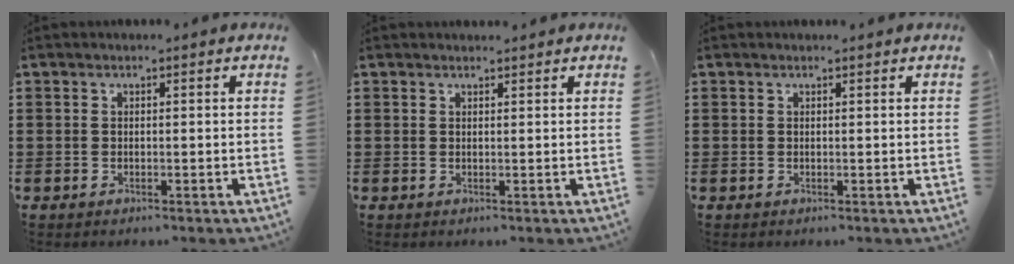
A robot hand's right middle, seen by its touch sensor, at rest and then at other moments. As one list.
[{"total": 0.7, "force": [0.7, 0.1, 0.0], "torque": [0.006, -0.003, 0.012]}, {"total": 0.0}]